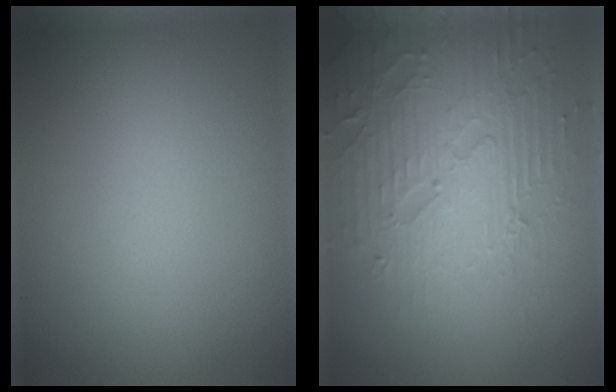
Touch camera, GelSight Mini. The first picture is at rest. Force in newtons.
{"total": 6.5, "press": 5.4, "slide": 3.6}